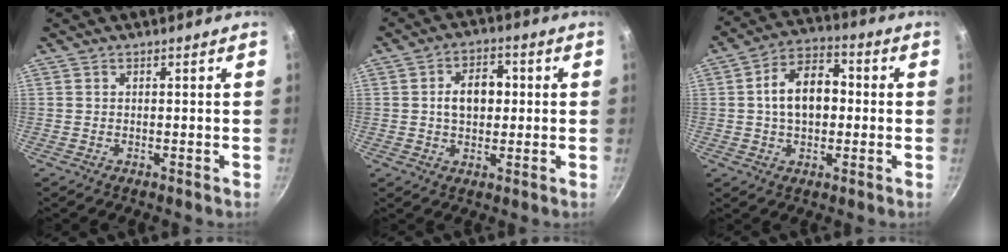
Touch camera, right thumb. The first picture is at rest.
{"total": 7.8, "force": [0.7, 5.2, 5.8], "torque": [-0.074, 0.013, 0.008]}
{"total": 11.5, "force": [0.6, 7.4, 8.8], "torque": [-0.131, 0.026, 0.002]}